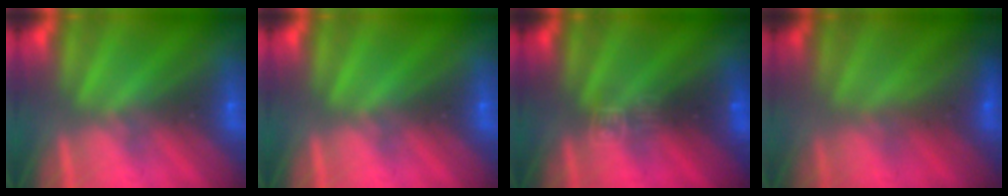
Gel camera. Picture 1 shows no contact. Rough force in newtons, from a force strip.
{"total": 0.0}
{"total": 2.9}
{"total": 3.2}